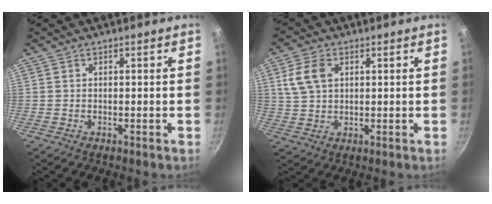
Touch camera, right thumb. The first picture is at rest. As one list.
[{"total": 6.6, "force": [2.1, 4.4, 4.5], "torque": [-0.080, 0.003, 0.040]}]